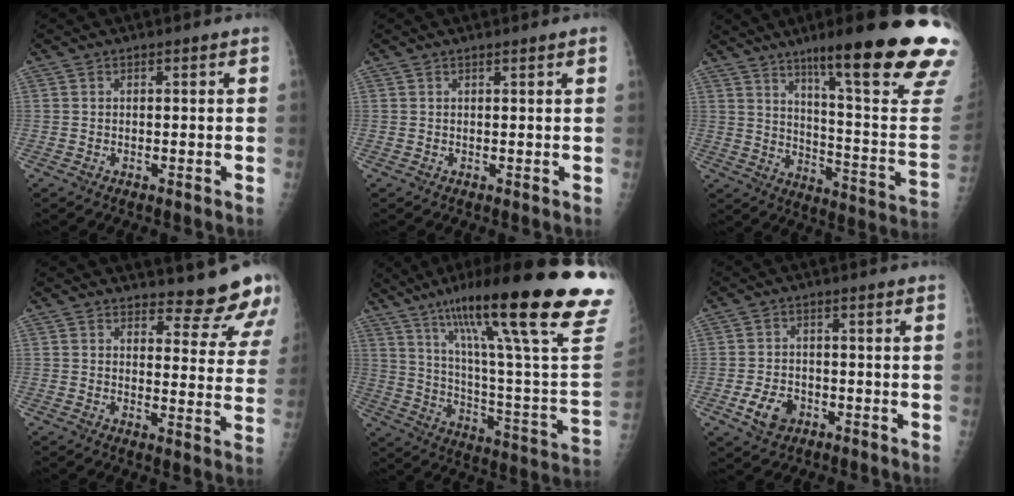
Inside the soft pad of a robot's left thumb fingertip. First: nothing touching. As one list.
[{"total": 0.8, "force": [0.6, -0.1, 0.5], "torque": [-0.012, -0.003, 0.012]}, {"total": 27.2, "force": [16.8, 2.7, 21.2], "torque": [-0.241, -0.079, 0.244]}, {"total": 11.5, "force": [10.9, 2.8, 2.2], "torque": [0.013, -0.097, 0.115]}, {"total": 34.1, "force": [21.1, 4.1, 26.5], "torque": [-0.340, -0.060, 0.319]}, {"total": 5.5, "force": [-2.4, 3.9, 3.1], "torque": [-0.050, 0.011, -0.037]}]